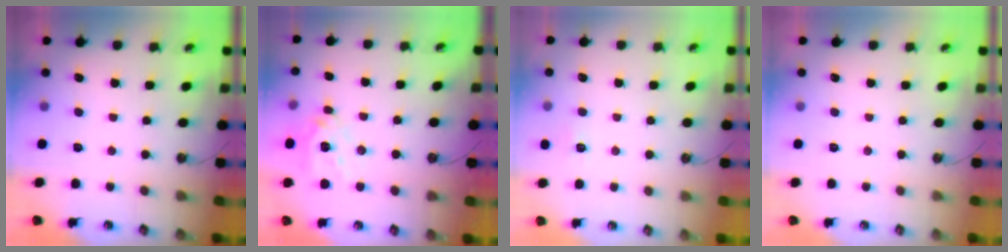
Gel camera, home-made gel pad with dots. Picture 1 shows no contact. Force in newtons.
{"total": 14.5, "press": 14.3, "slide": 2.3}
{"total": 5.1, "press": 5.1, "slide": 0.4}
{"total": 0.0}